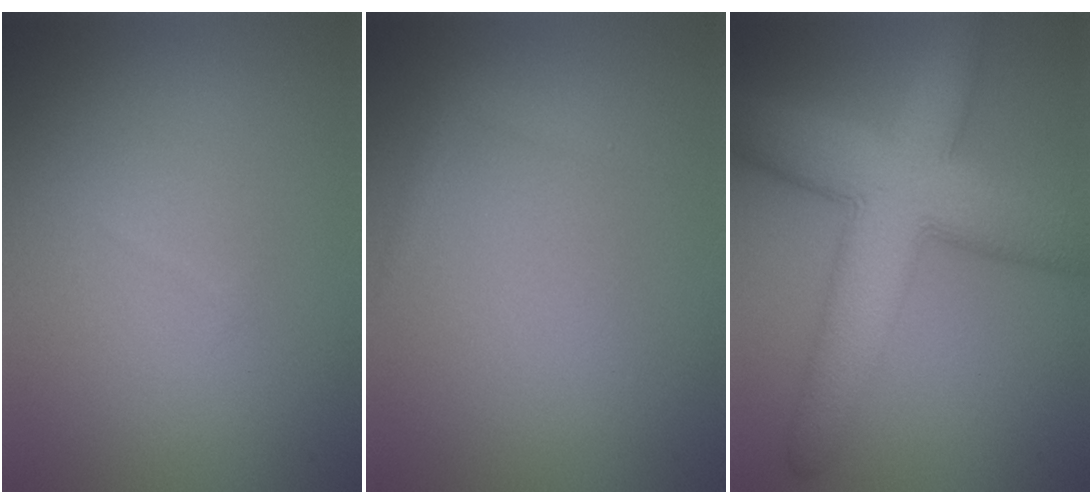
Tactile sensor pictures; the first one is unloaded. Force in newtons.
{"total": 0.7, "press": 0.7, "slide": 0.1}
{"total": 10.4, "press": 10.4, "slide": 0.5}